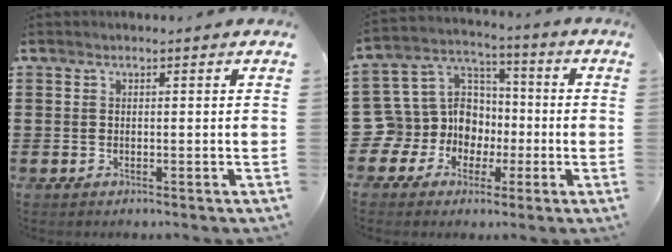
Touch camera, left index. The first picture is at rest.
{"total": 10.7, "force": [-1.3, 10.1, 3.3], "torque": [-0.123, -0.003, -0.018]}